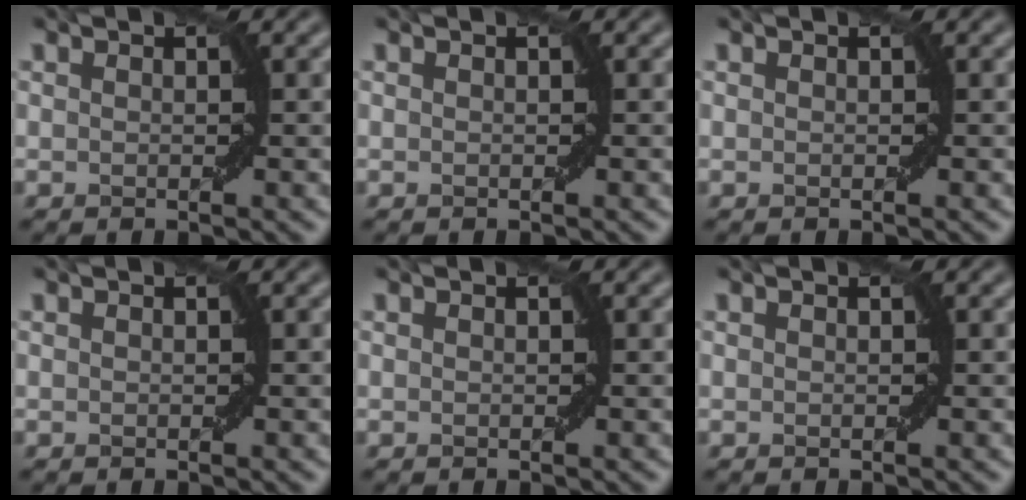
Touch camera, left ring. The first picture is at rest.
{"total": 0.0}
{"total": 0.0}
{"total": 0.0}
{"total": 0.0}
{"total": 0.0}